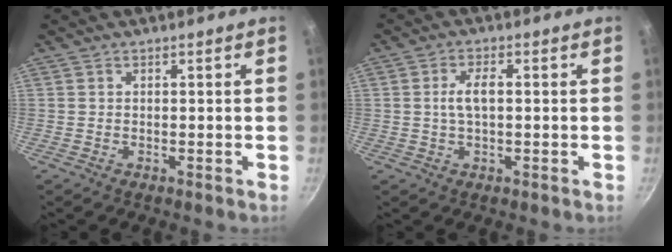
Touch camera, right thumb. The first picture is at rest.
{"total": 4.2, "force": [0.3, 1.9, 3.8], "torque": [-0.076, 0.011, 0.004]}